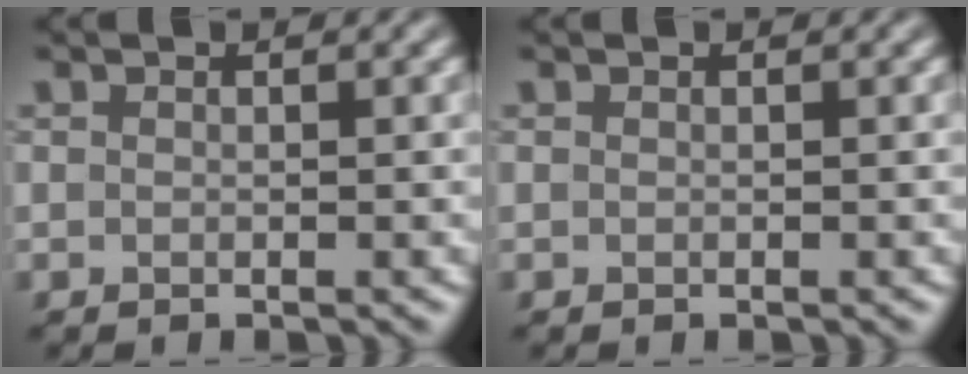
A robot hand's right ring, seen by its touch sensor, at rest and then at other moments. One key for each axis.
{"total": 0.0}